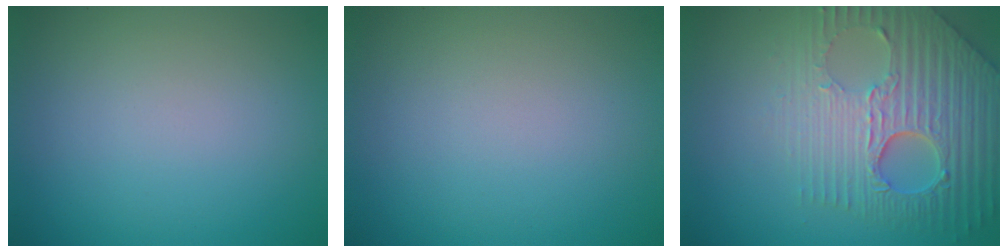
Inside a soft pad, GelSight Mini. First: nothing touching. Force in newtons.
{"total": 0.0}
{"total": 6.9, "press": 5.6, "slide": 4.1}